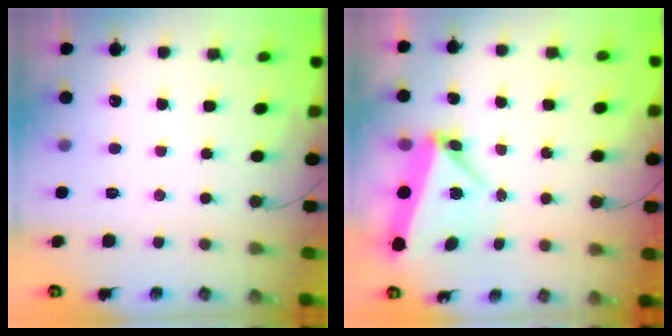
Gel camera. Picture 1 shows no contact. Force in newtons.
{"total": 6.1, "press": 5.7, "slide": 2.1}